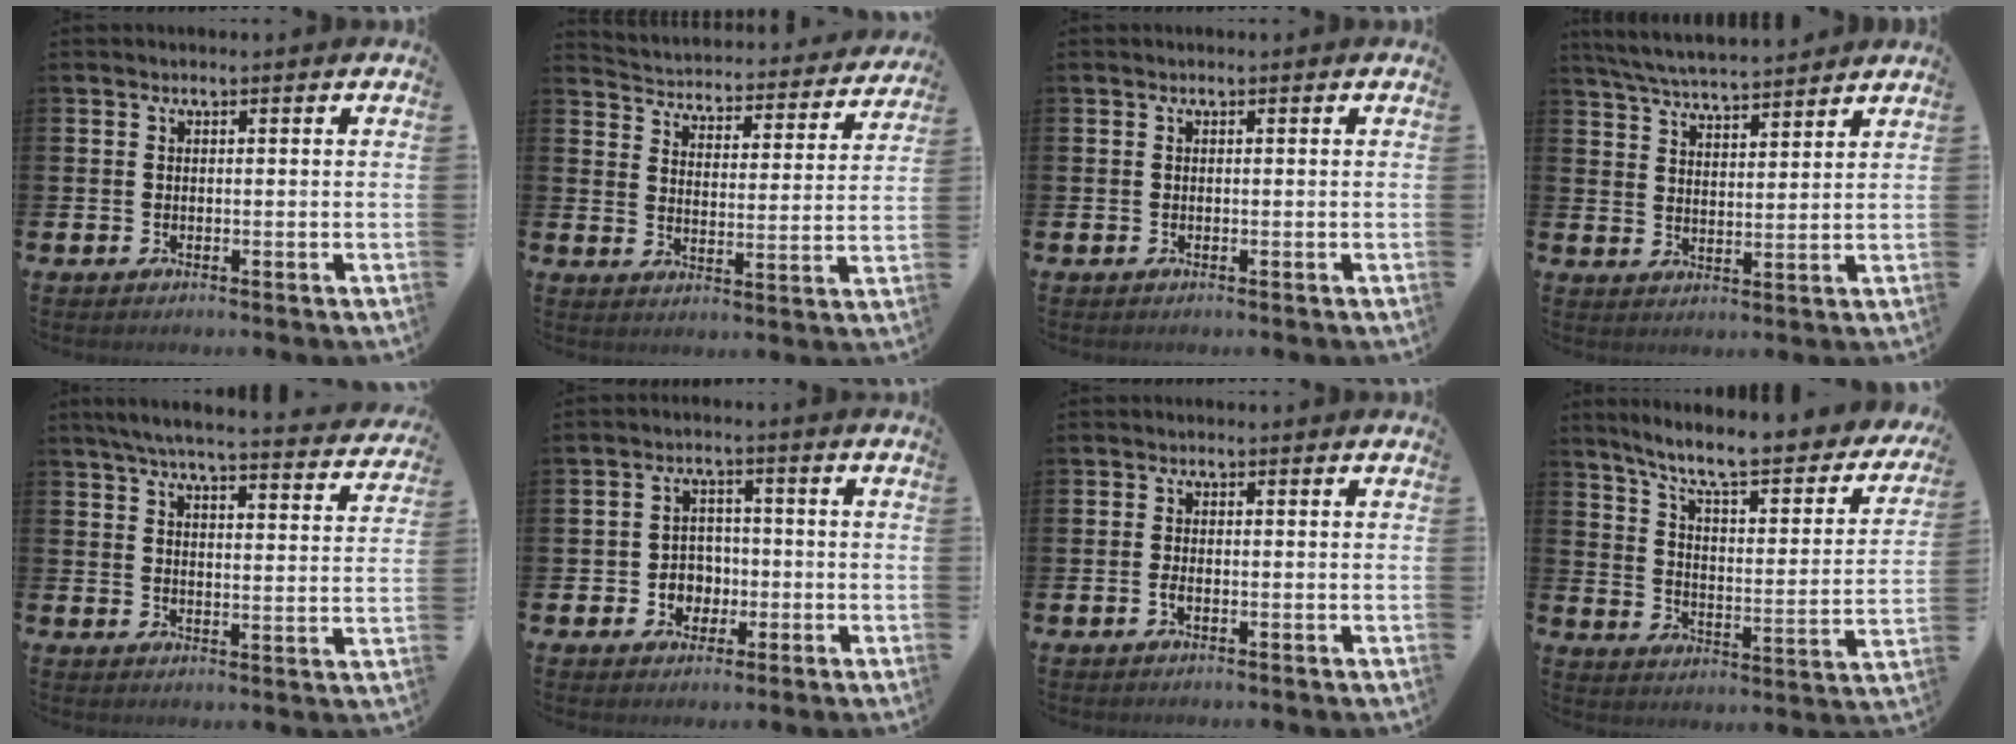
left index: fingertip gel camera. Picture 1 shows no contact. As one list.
[{"total": 3.6, "force": [3.4, 0.9, 0.3], "torque": [-0.031, -0.037, 0.049]}, {"total": 0.0}, {"total": 5.7, "force": [5.6, 0.2, 0.9], "torque": [-0.039, -0.030, 0.100]}, {"total": 5.9, "force": [5.5, 0.3, 2.0], "torque": [-0.052, -0.038, 0.094]}, {"total": 3.6, "force": [-0.9, 3.4, 1.0], "torque": [-0.017, -0.001, -0.027]}, {"total": 1.0, "force": [-0.4, 0.4, 0.8], "torque": [-0.018, 0.000, -0.008]}, {"total": 8.5, "force": [7.3, 1.4, 4.2], "torque": [-0.097, -0.059, 0.114]}]